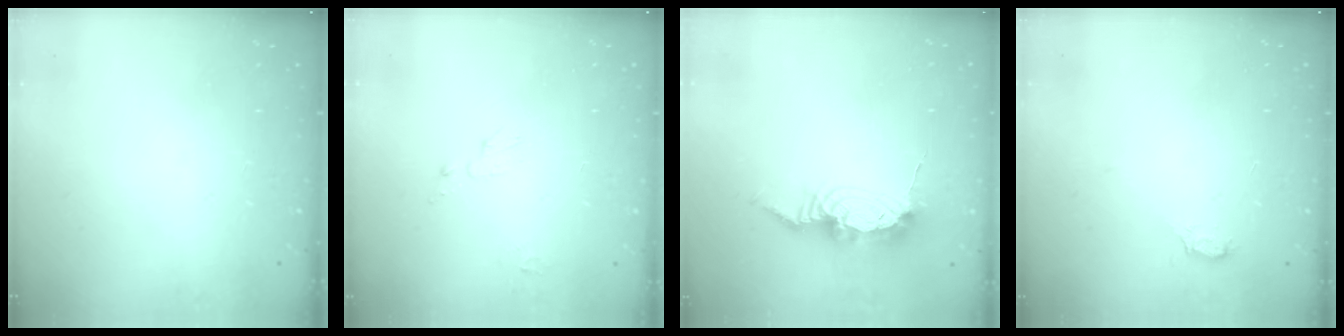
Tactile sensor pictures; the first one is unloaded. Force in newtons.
{"total": 3.6, "press": 3.6, "slide": 0.4}
{"total": 11.6, "press": 11.6, "slide": 1.0}
{"total": 2.6, "press": 2.6, "slide": 0.2}